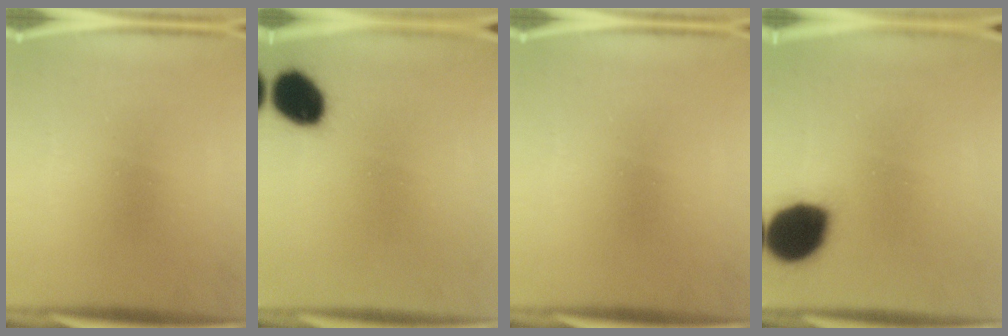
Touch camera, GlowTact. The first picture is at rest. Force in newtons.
{"total": 9.8}
{"total": 0.0}
{"total": 16.3}